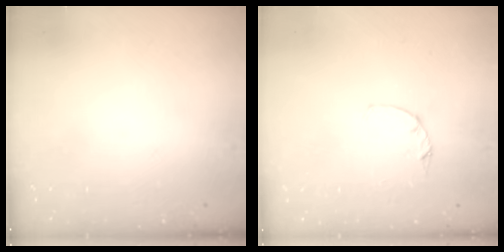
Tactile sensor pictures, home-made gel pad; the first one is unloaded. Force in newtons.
{"total": 1.2, "press": 1.1, "slide": 0.3}